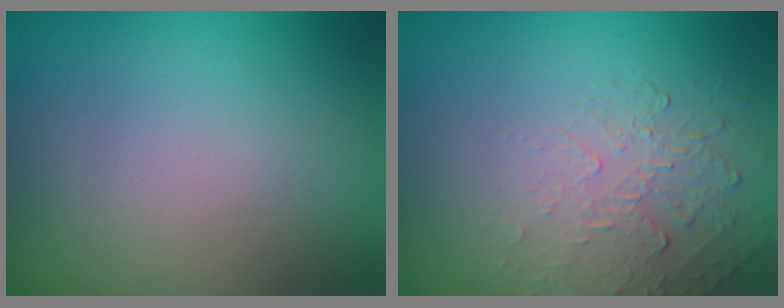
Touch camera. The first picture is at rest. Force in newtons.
{"total": 2.1, "press": 0.9, "slide": 1.9}